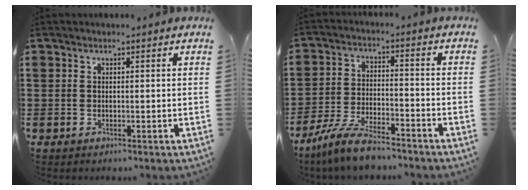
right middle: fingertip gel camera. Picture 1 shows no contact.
{"total": 7.5, "force": [-6.6, 1.0, 3.4], "torque": [-0.076, 0.001, -0.126]}